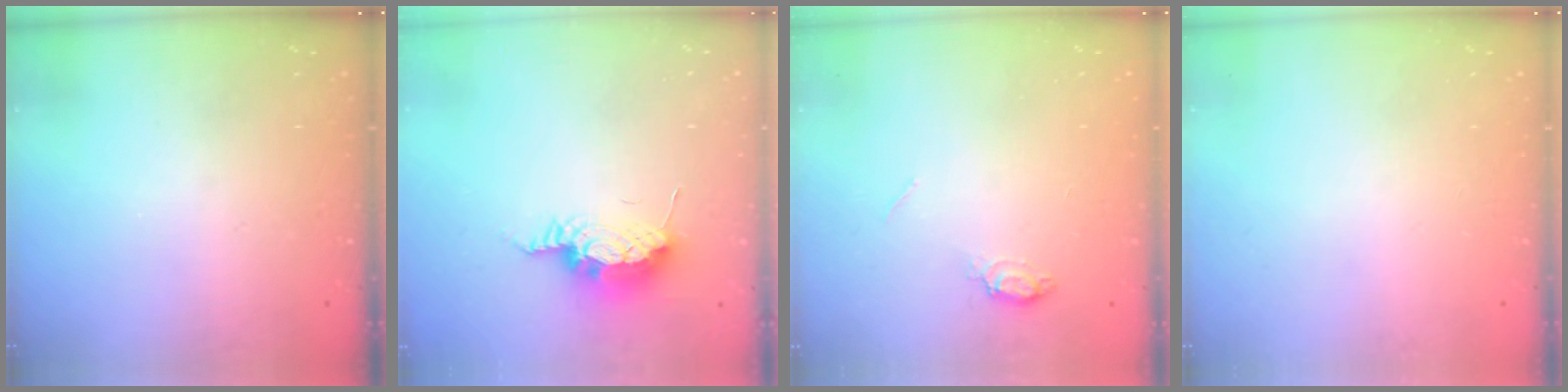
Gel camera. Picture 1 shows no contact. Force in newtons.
{"total": 9.1, "press": 8.9, "slide": 2.1}
{"total": 5.6, "press": 5.5, "slide": 0.6}
{"total": 0.0}